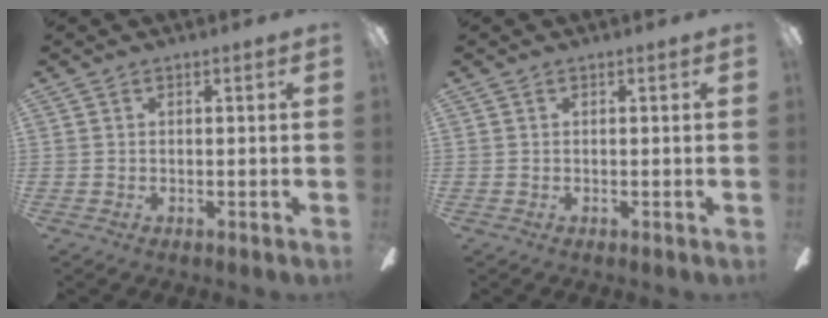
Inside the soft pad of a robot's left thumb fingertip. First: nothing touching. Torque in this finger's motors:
{"motor_torque": [-0.08, -0.03, 0.08, -0.07, 0.00]}